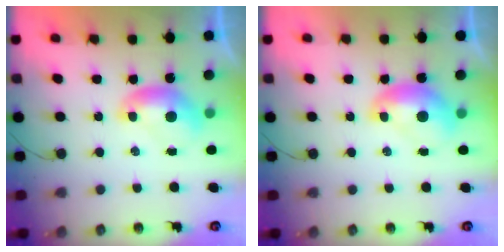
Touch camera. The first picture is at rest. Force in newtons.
{"total": 1.6, "press": 1.5, "slide": 0.3}